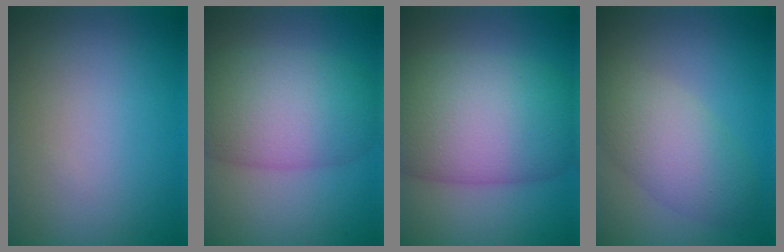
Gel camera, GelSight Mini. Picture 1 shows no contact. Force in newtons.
{"total": 8.2, "press": 8.1, "slide": 0.4}
{"total": 11.6, "press": 11.6, "slide": 0.4}
{"total": 4.8, "press": 4.8, "slide": 0.2}